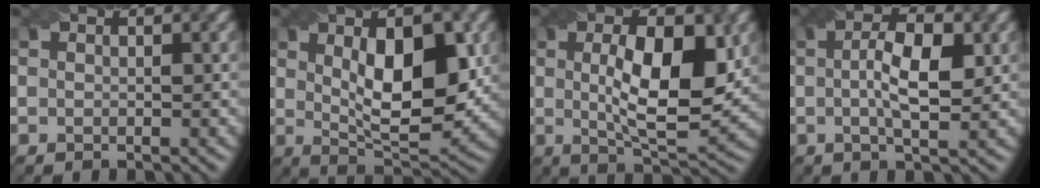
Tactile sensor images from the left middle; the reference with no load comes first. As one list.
[{"total": 9.3, "force": [1.8, 3.6, 8.4], "torque": [-0.128, -0.001, 0.033]}, {"total": 8.7, "force": [1.3, 3.0, 8.1], "torque": [-0.127, 0.000, 0.023]}, {"total": 5.2, "force": [0.6, 1.6, 4.9], "torque": [-0.081, 0.006, 0.008]}]